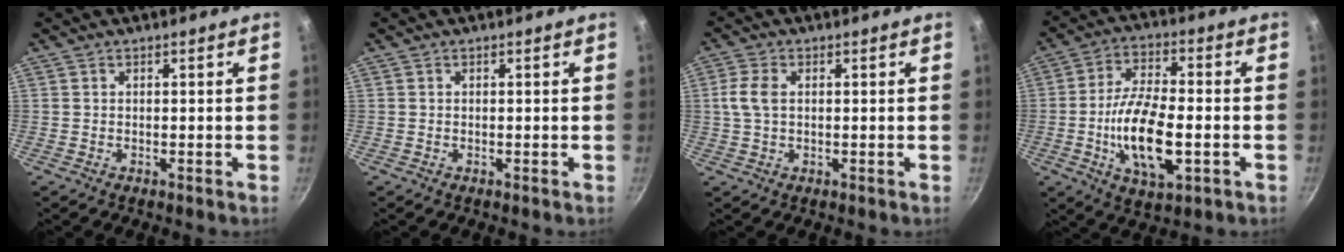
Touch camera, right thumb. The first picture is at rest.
{"total": 0.0}
{"total": 4.5, "force": [0.6, 2.8, 3.5], "torque": [-0.075, 0.009, 0.009]}
{"total": 14.7, "force": [-3.1, 6.4, 12.8], "torque": [-0.232, 0.015, -0.055]}